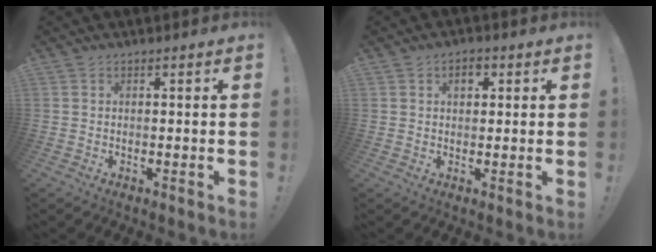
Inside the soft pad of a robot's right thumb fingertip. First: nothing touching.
{"total": 3.6, "force": [1.2, 2.5, 2.4], "torque": [-0.023, -0.001, 0.014]}